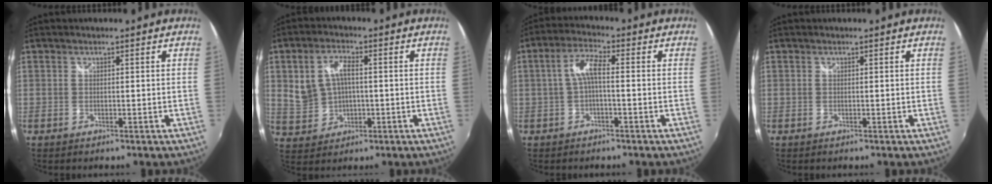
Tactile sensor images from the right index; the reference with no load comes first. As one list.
[{"total": 7.3, "force": [0.4, 5.0, 5.2], "torque": [-0.114, 0.011, 0.023]}, {"total": 4.7, "force": [-0.7, 1.0, 4.6], "torque": [-0.096, 0.013, -0.013]}, {"total": 0.0}]